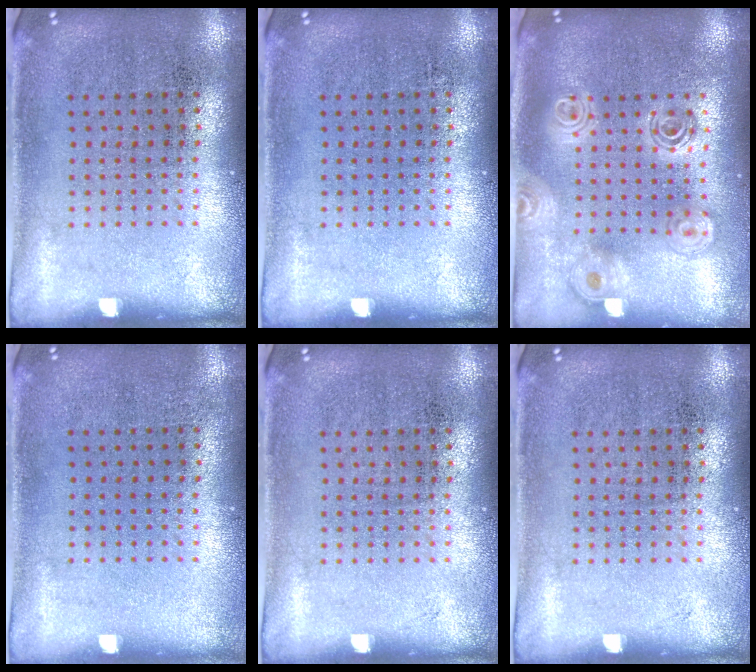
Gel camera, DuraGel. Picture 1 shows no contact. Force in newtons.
{"total": 0.0}
{"total": 2.0, "press": 1.7, "slide": 1.1}
{"total": 0.0}
{"total": 0.0}
{"total": 0.0}